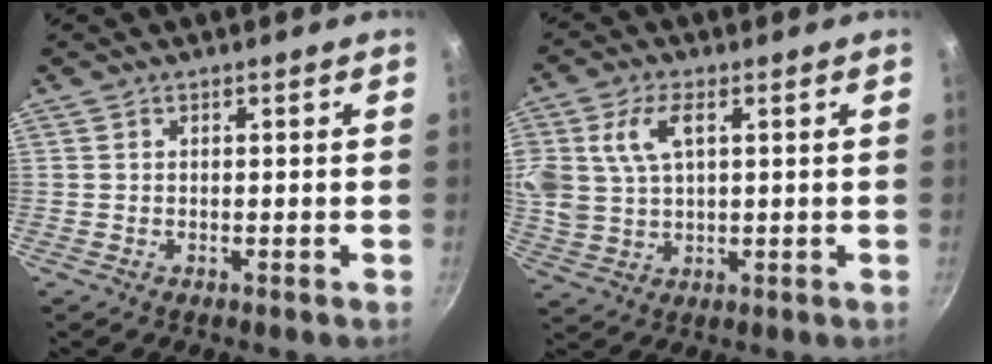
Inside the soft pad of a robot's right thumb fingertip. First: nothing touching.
{"total": 10.5, "force": [3.3, 6.3, 7.7], "torque": [-0.153, 0.006, 0.066]}